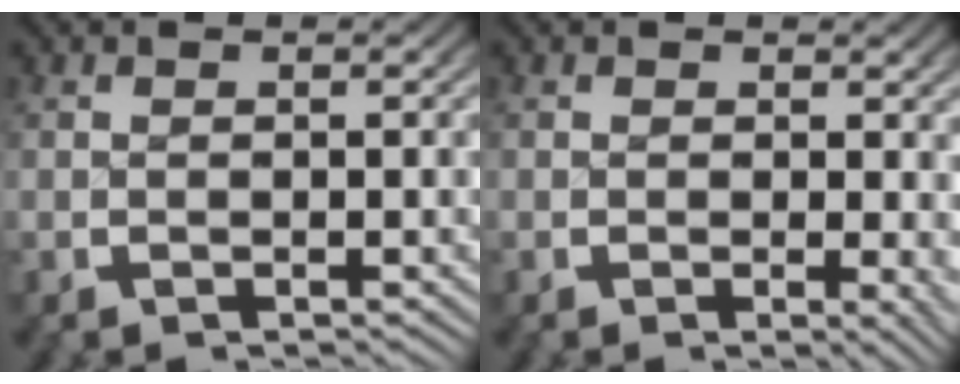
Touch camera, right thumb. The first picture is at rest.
{"total": 1.9, "force": [0.3, 0.8, 1.7], "torque": [-0.010, -0.006, 0.002]}